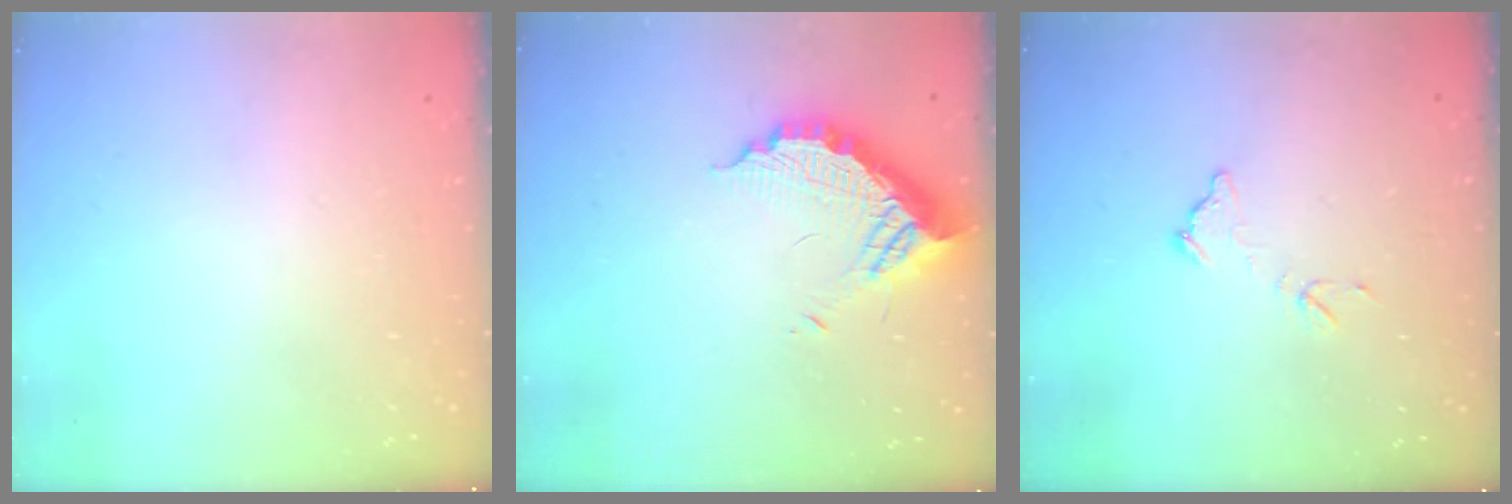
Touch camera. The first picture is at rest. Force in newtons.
{"total": 11.8, "press": 11.7, "slide": 1.0}
{"total": 7.4, "press": 7.4, "slide": 0.4}